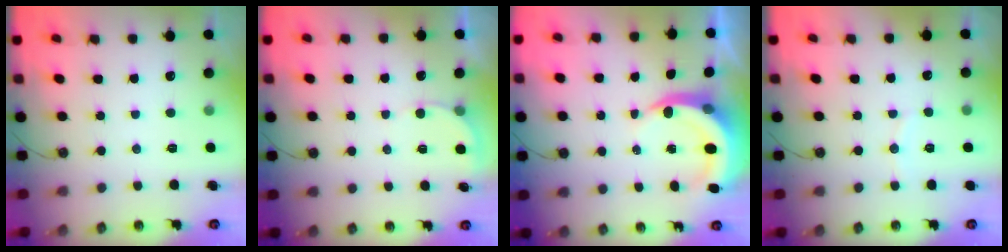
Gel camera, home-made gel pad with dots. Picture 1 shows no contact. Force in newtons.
{"total": 3.4, "press": 3.4, "slide": 0.3}
{"total": 6.6, "press": 6.5, "slide": 0.8}
{"total": 3.6, "press": 3.5, "slide": 0.7}